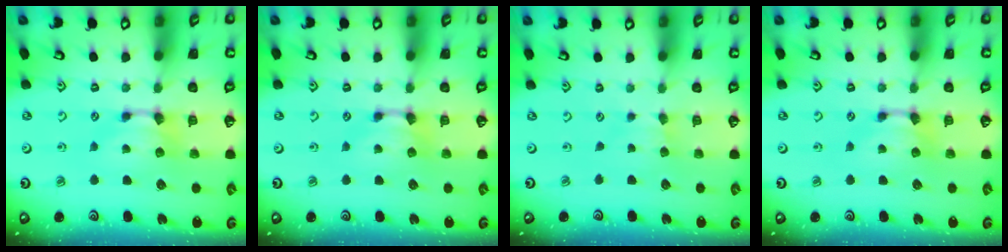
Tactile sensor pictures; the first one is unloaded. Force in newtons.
{"total": 0.0}
{"total": 2.2, "press": 2.1, "slide": 0.4}
{"total": 0.0}